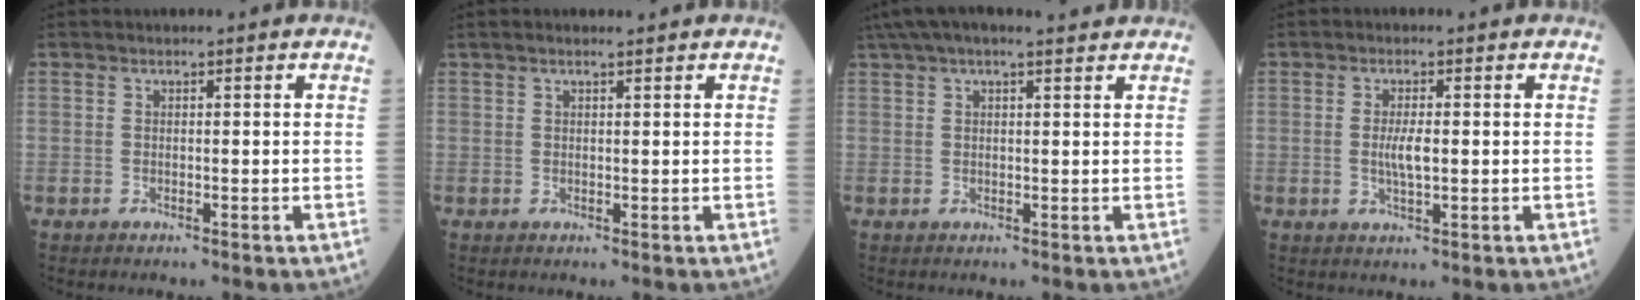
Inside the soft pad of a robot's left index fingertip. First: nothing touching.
{"total": 2.0, "force": [1.6, 0.0, 1.2], "torque": [-0.019, 0.016, 0.025]}
{"total": 9.3, "force": [7.6, 1.5, 5.1], "torque": [-0.089, 0.048, 0.110]}
{"total": 3.1, "force": [-0.1, 0.6, 3.0], "torque": [-0.062, -0.003, 0.000]}